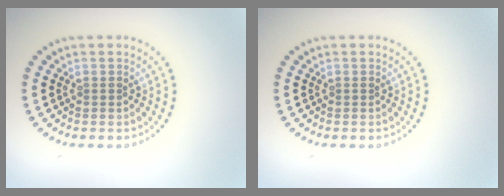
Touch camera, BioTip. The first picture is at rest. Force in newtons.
{"total": 0.0}